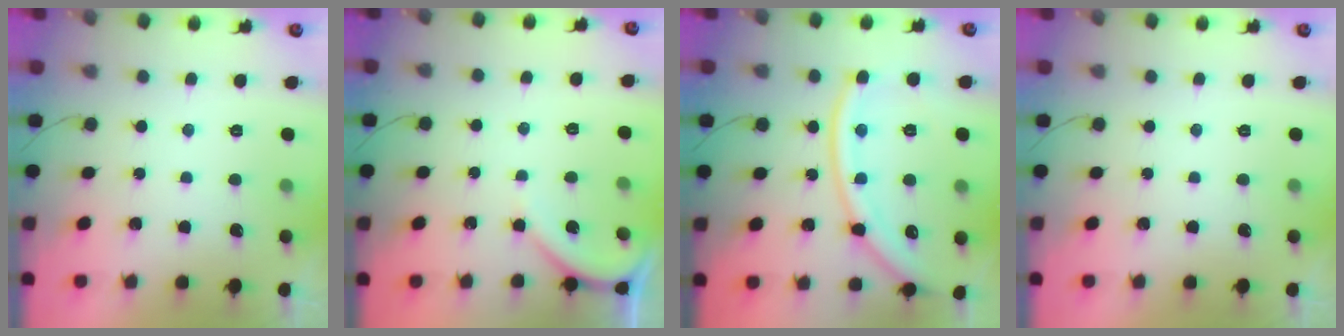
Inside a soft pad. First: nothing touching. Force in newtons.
{"total": 4.4, "press": 4.4, "slide": 0.6}
{"total": 16.3, "press": 16.2, "slide": 2.0}
{"total": 0.0}